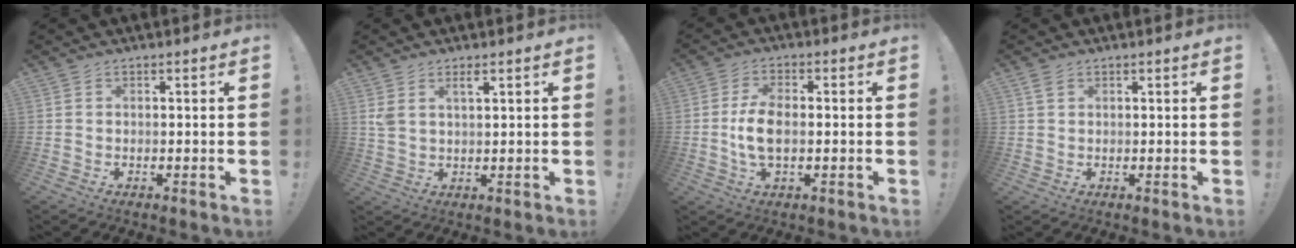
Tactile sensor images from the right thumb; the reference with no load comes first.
{"total": 3.9, "force": [2.3, 1.4, 2.8], "torque": [-0.047, -0.012, 0.040]}
{"total": 7.4, "force": [-0.6, 3.4, 6.5], "torque": [-0.123, -0.009, -0.014]}
{"total": 2.2, "force": [1.4, 1.4, 0.9], "torque": [-0.003, -0.005, 0.024]}